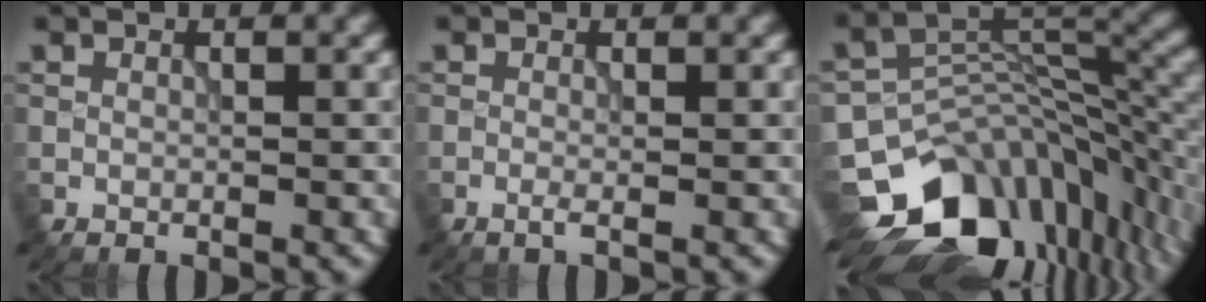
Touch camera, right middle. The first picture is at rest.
{"total": 0.8, "force": [-0.3, 0.1, 0.7], "torque": [-0.014, -0.003, -0.007]}
{"total": 13.8, "force": [-7.2, 8.7, 8.0], "torque": [-0.153, -0.024, -0.097]}